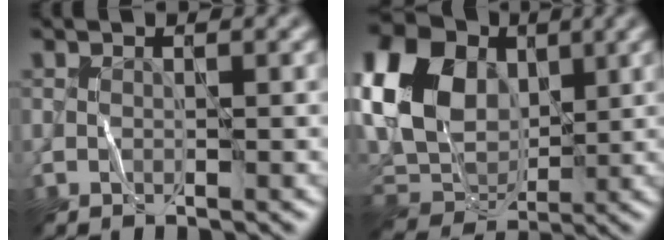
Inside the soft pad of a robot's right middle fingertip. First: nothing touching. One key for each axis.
{"total": 10.5, "fx": 2.3, "fy": 8.3, "fz": 6.1, "tx": -0.139, "ty": 0.016, "tz": 0.030}